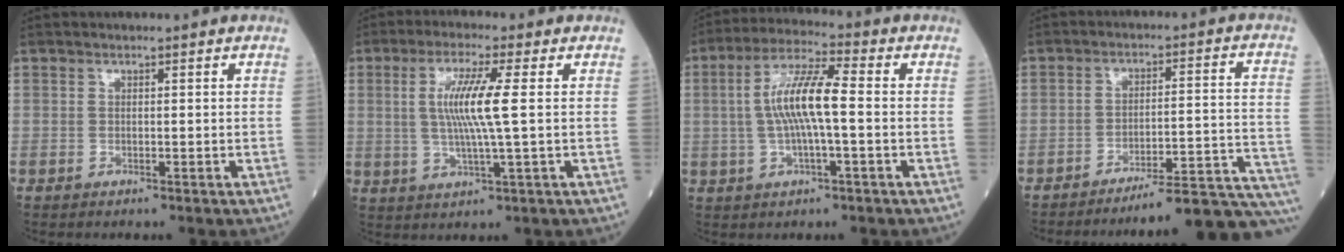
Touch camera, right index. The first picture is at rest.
{"total": 7.9, "force": [1.2, -0.4, 7.8], "torque": [-0.162, -0.001, 0.024]}
{"total": 9.3, "force": [0.1, 1.2, 9.2], "torque": [-0.183, 0.014, -0.002]}
{"total": 18.7, "force": [-17.4, -1.9, 6.6], "torque": [-0.016, 0.013, -0.225]}